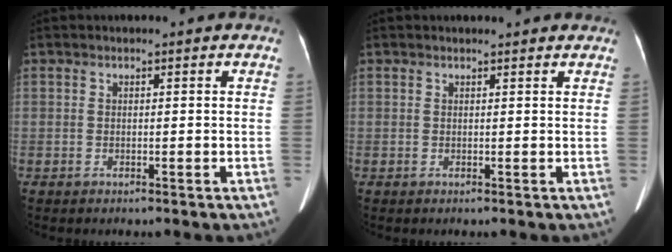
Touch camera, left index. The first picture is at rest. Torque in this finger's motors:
{"motor_torque": [0.11, 0.12, -0.03, -0.01]}